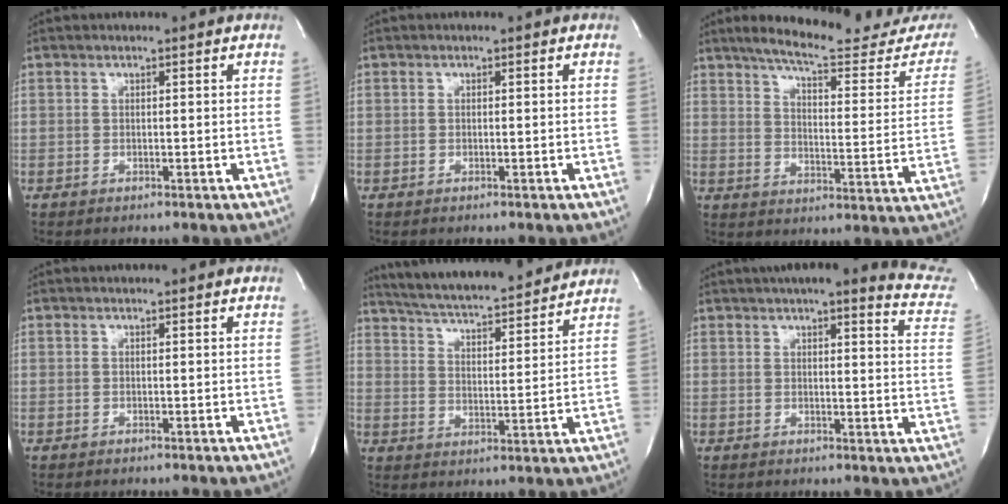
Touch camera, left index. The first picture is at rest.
{"total": 0.0}
{"total": 21.2, "force": [18.8, 3.8, 9.0], "torque": [-0.116, -0.050, 0.229]}
{"total": 2.0, "force": [1.9, 0.1, 0.4], "torque": [-0.012, 0.013, 0.018]}
{"total": 19.5, "force": [18.0, 2.2, 7.2], "torque": [-0.123, 0.005, 0.258]}
{"total": 17.7, "force": [16.3, 1.8, 6.7], "torque": [-0.073, -0.054, 0.168]}